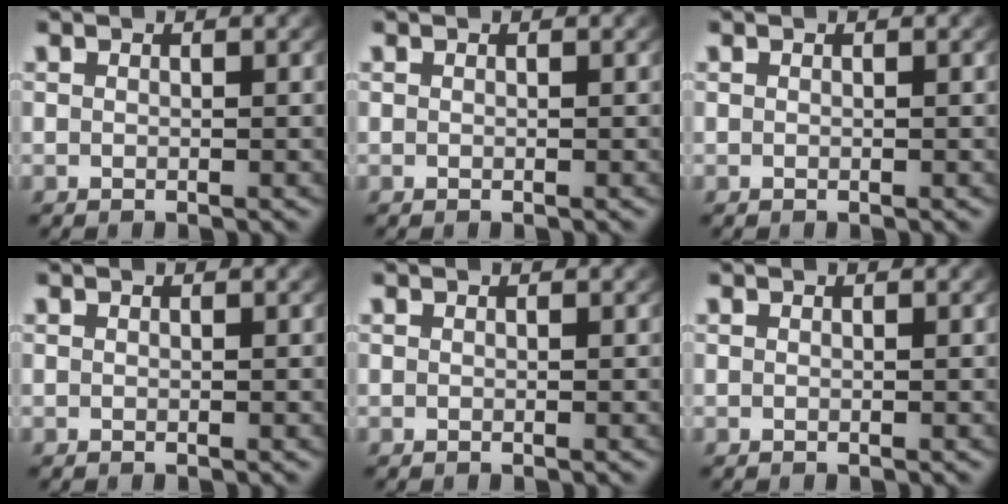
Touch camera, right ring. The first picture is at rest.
{"total": 0.0}
{"total": 0.0}
{"total": 0.0}
{"total": 0.0}
{"total": 0.0}